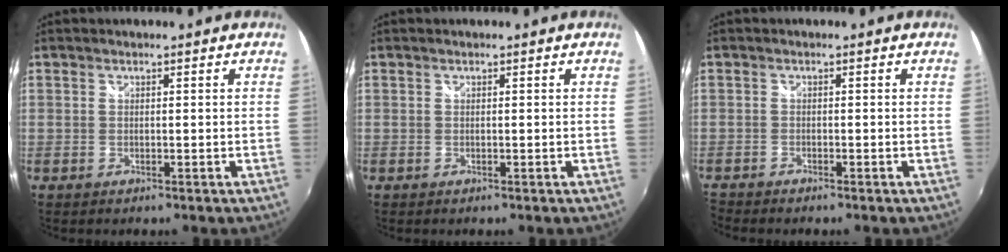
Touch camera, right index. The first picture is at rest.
{"total": 0.0}
{"total": 2.1, "force": [-2.1, -0.1, 0.2], "torque": [-0.018, -0.014, -0.046]}